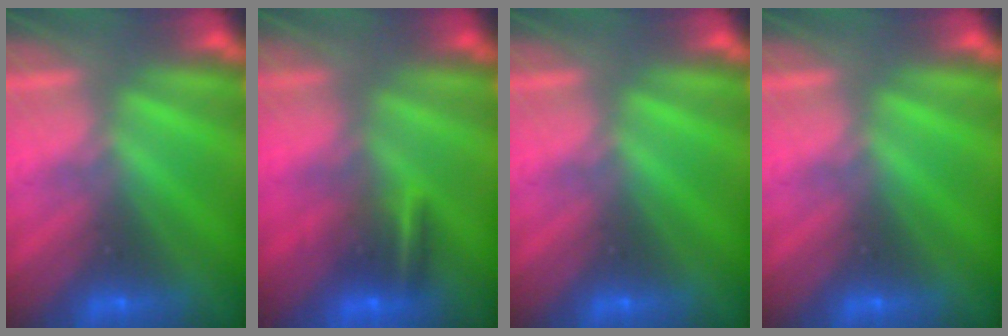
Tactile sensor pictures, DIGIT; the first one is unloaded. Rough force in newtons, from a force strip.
{"total": 7.1}
{"total": 0.0}
{"total": 0.0}